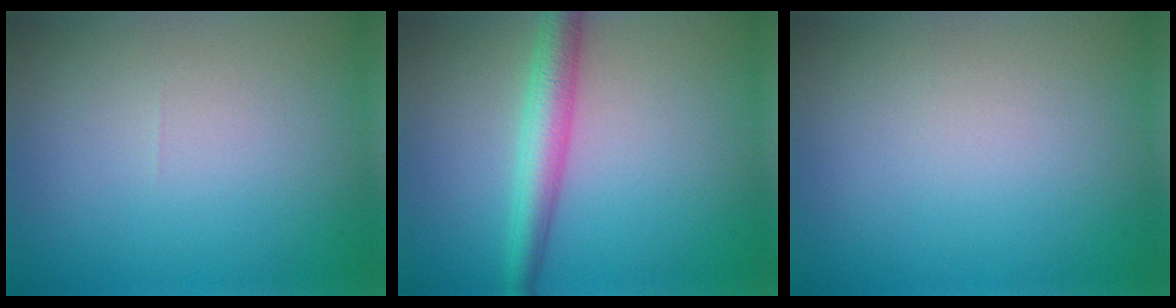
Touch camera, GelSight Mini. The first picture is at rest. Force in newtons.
{"total": 3.8, "press": 3.8, "slide": 0.1}
{"total": 0.0}